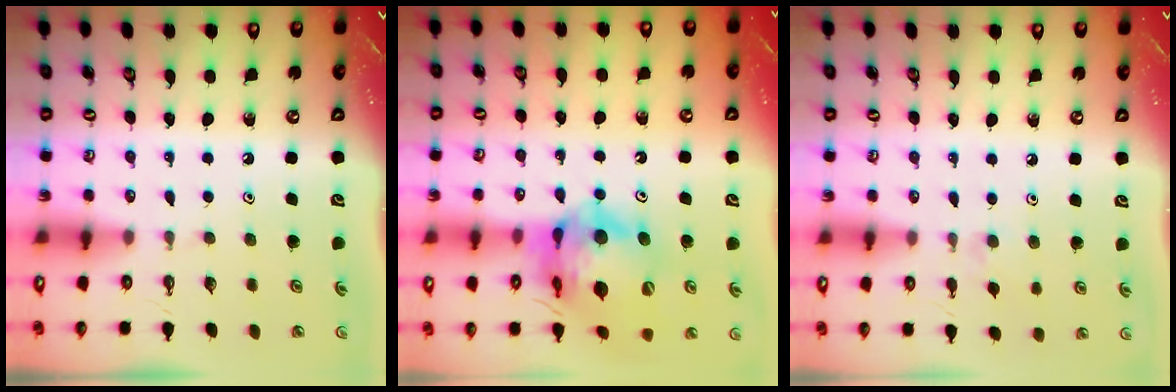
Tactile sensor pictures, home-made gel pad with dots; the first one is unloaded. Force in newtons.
{"total": 18.5, "press": 18.4, "slide": 2.1}
{"total": 5.2, "press": 5.2, "slide": 0.7}